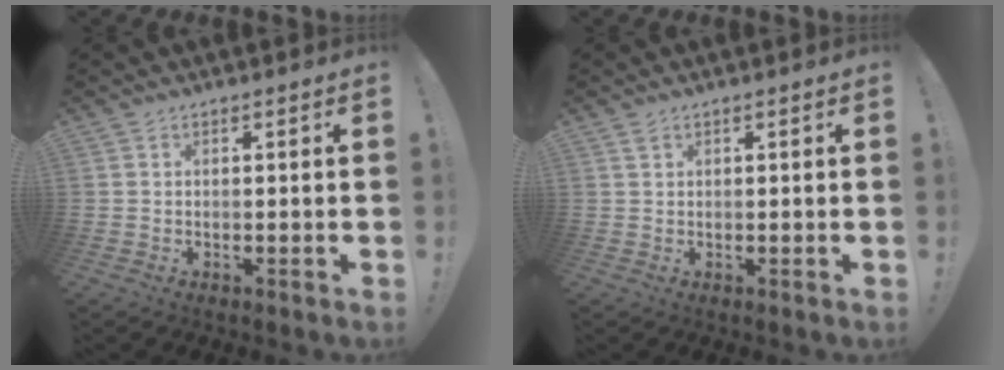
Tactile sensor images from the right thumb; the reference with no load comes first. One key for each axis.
{"total": 0.9, "fx": 0.7, "fy": 0.5, "fz": 0.2, "tx": -0.004, "ty": -0.001, "tz": 0.013}